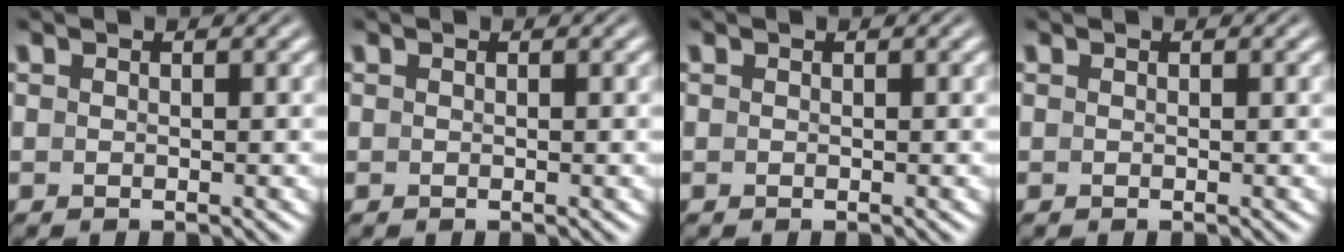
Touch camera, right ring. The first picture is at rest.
{"total": 0.0}
{"total": 0.0}
{"total": 0.0}